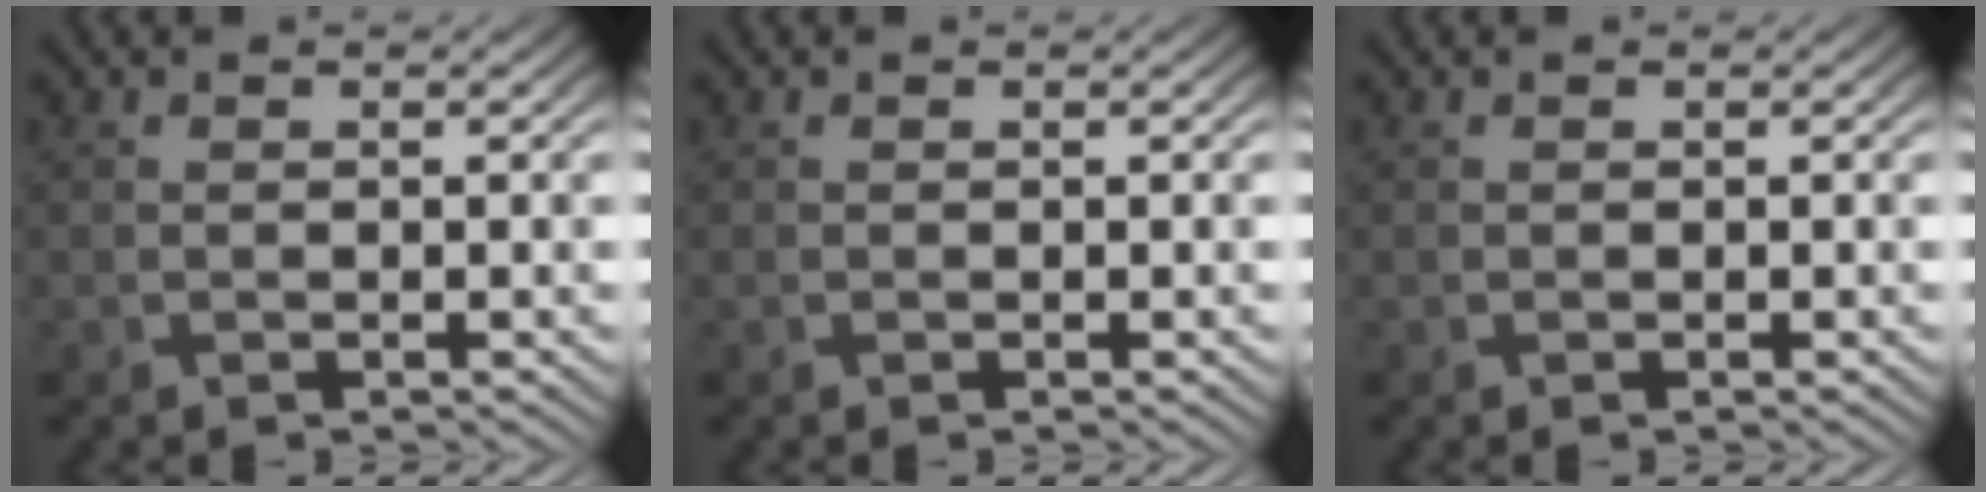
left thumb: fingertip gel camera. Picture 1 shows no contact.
{"total": 0.0}
{"total": 0.0}